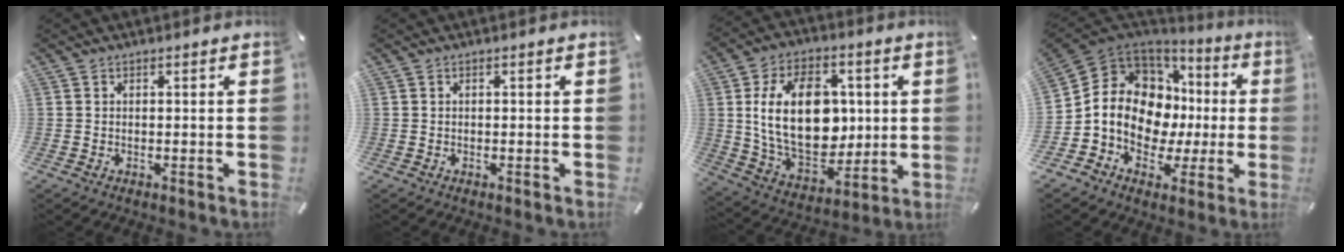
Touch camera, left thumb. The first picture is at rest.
{"total": 0.0}
{"total": 20.8, "force": [2.2, 14.3, 14.9], "torque": [-0.281, 0.001, 0.042]}
{"total": 13.9, "force": [0.0, 11.7, 7.5], "torque": [-0.155, -0.022, 0.001]}